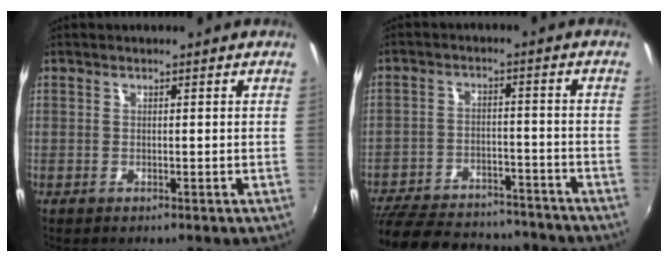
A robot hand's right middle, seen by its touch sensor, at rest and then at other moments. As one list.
[{"total": 23.6, "force": [-19.8, 8.5, 9.5], "torque": [-0.219, -0.004, -0.273]}]